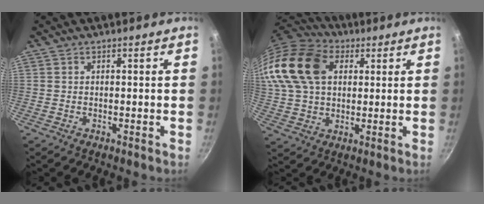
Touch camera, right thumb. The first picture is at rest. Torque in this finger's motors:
{"motor_torque": [-0.58, 1.64, 0.55, -0.44, 0.27]}